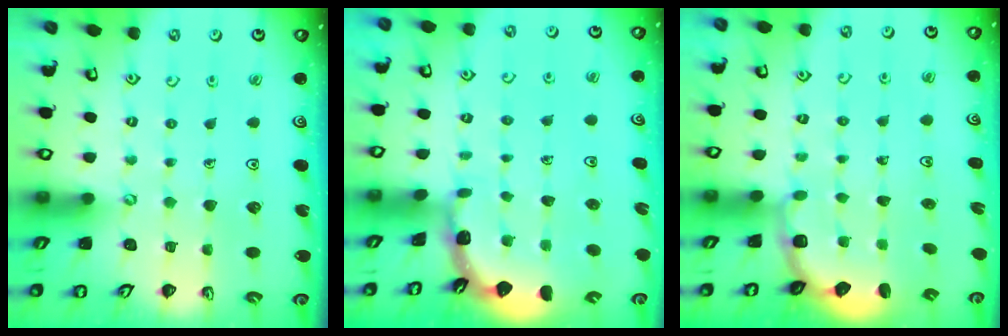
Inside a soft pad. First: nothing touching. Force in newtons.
{"total": 1.7, "press": 1.7, "slide": 0.1}
{"total": 2.8, "press": 2.1, "slide": 1.8}